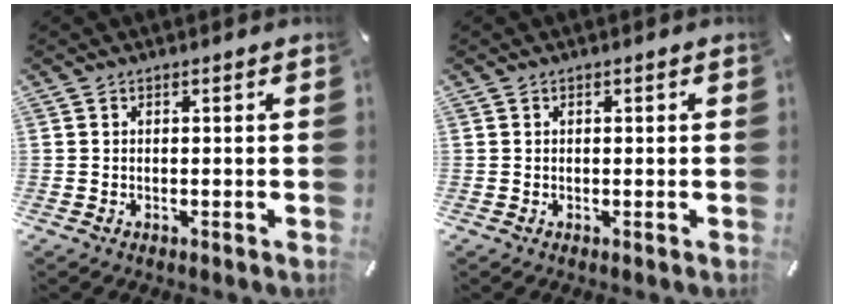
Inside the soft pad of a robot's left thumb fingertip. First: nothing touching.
{"total": 0.0}